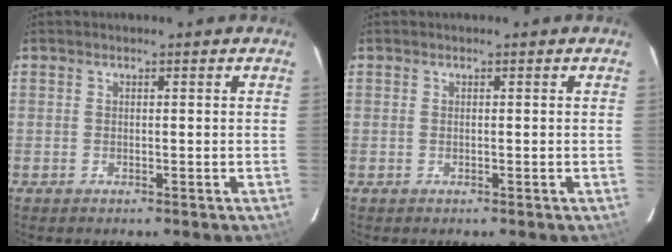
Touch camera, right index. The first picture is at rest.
{"total": 0.0}